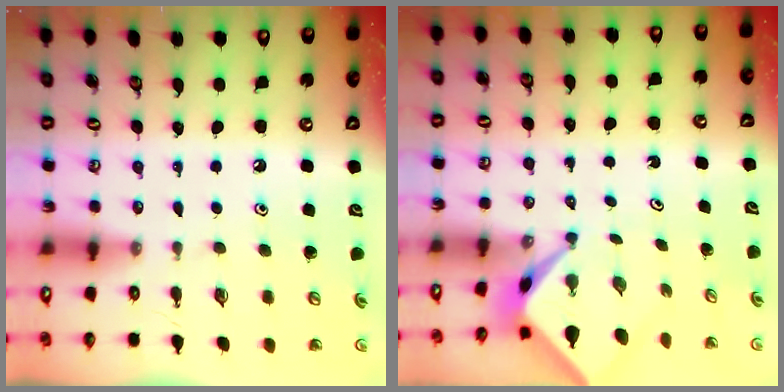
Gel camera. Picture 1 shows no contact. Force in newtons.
{"total": 2.5, "press": 2.5, "slide": 0.2}